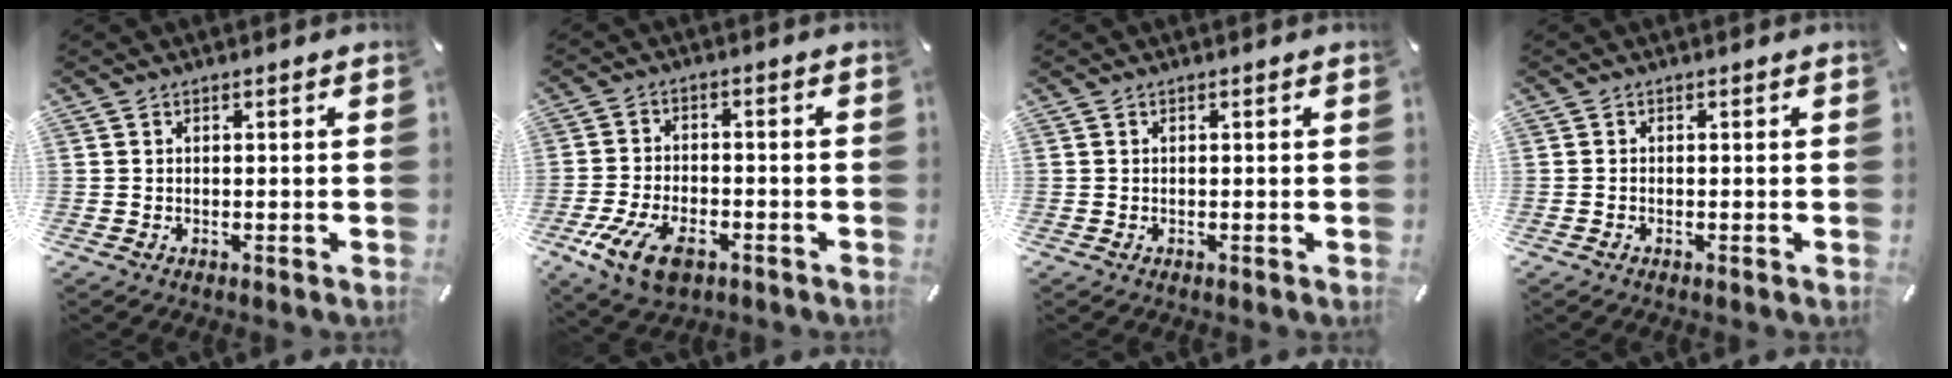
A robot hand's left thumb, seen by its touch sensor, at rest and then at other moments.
{"total": 10.2, "force": [-5.0, 5.8, 6.7], "torque": [-0.151, 0.010, -0.091]}
{"total": 0.0}
{"total": 0.5, "force": [-0.4, 0.1, 0.3], "torque": [-0.009, -0.002, -0.006]}